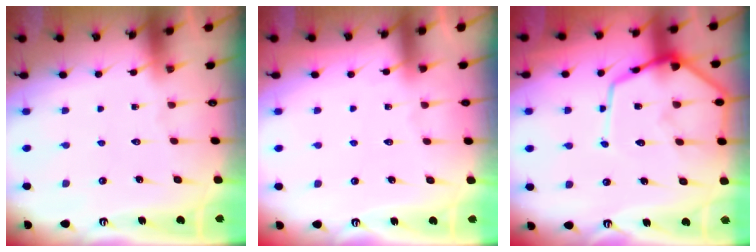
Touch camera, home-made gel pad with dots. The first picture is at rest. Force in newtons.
{"total": 4.0, "press": 3.9, "slide": 0.6}
{"total": 14.6, "press": 14.5, "slide": 1.4}